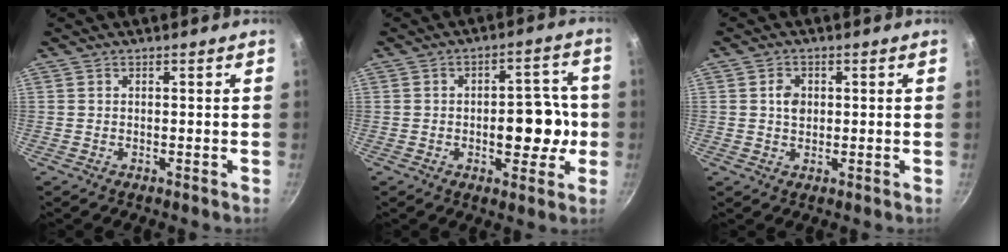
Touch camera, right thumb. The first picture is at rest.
{"total": 11.1, "force": [-1.4, 6.0, 9.3], "torque": [-0.084, 0.029, -0.017]}
{"total": 3.2, "force": [0.5, 2.5, 1.9], "torque": [-0.020, 0.000, 0.007]}